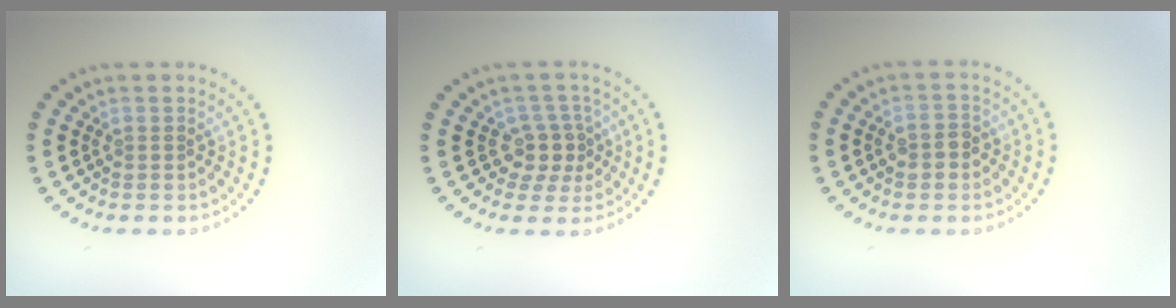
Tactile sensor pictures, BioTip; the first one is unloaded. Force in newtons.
{"total": 2.7, "press": 2.1, "slide": 1.8}
{"total": 1.6, "press": 1.6, "slide": 0.2}